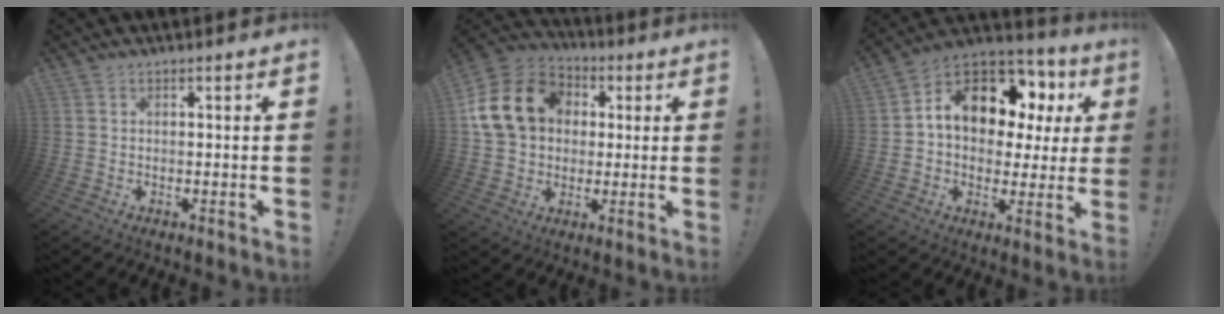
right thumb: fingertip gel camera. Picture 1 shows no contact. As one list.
[{"total": 18.1, "force": [4.1, 14.4, 10.1], "torque": [-0.175, 0.008, 0.084]}, {"total": 14.1, "force": [5.5, 9.3, 9.0], "torque": [-0.139, -0.032, 0.100]}]